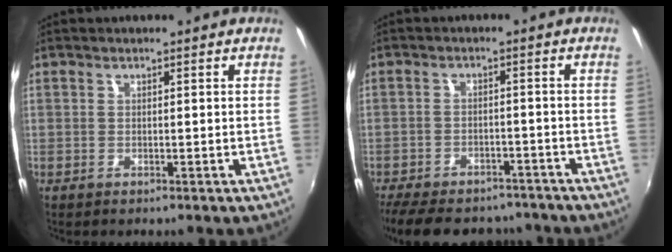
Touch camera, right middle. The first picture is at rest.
{"total": 18.0, "force": [-14.8, 7.4, 7.2], "torque": [-0.170, 0.000, -0.205]}